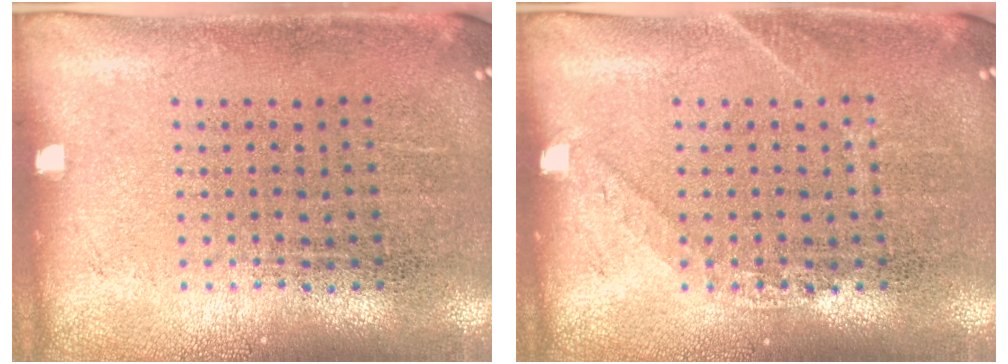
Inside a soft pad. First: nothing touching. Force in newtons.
{"total": 1.2, "press": 1.2, "slide": 0.2}